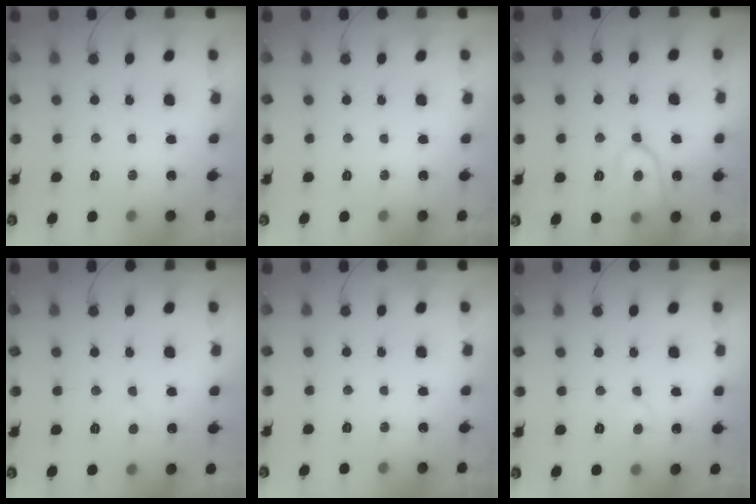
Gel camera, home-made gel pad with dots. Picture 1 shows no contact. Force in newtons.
{"total": 0.0}
{"total": 10.4, "press": 10.4, "slide": 1.1}
{"total": 3.7, "press": 3.7, "slide": 0.4}
{"total": 0.0}
{"total": 5.5, "press": 5.5, "slide": 0.3}